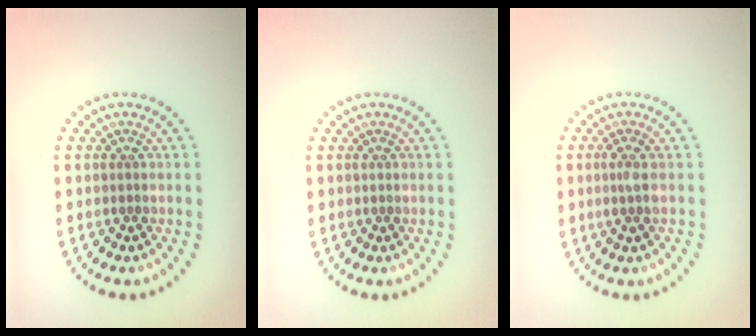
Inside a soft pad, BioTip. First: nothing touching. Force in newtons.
{"total": 0.0}
{"total": 1.4, "press": 1.1, "slide": 0.8}